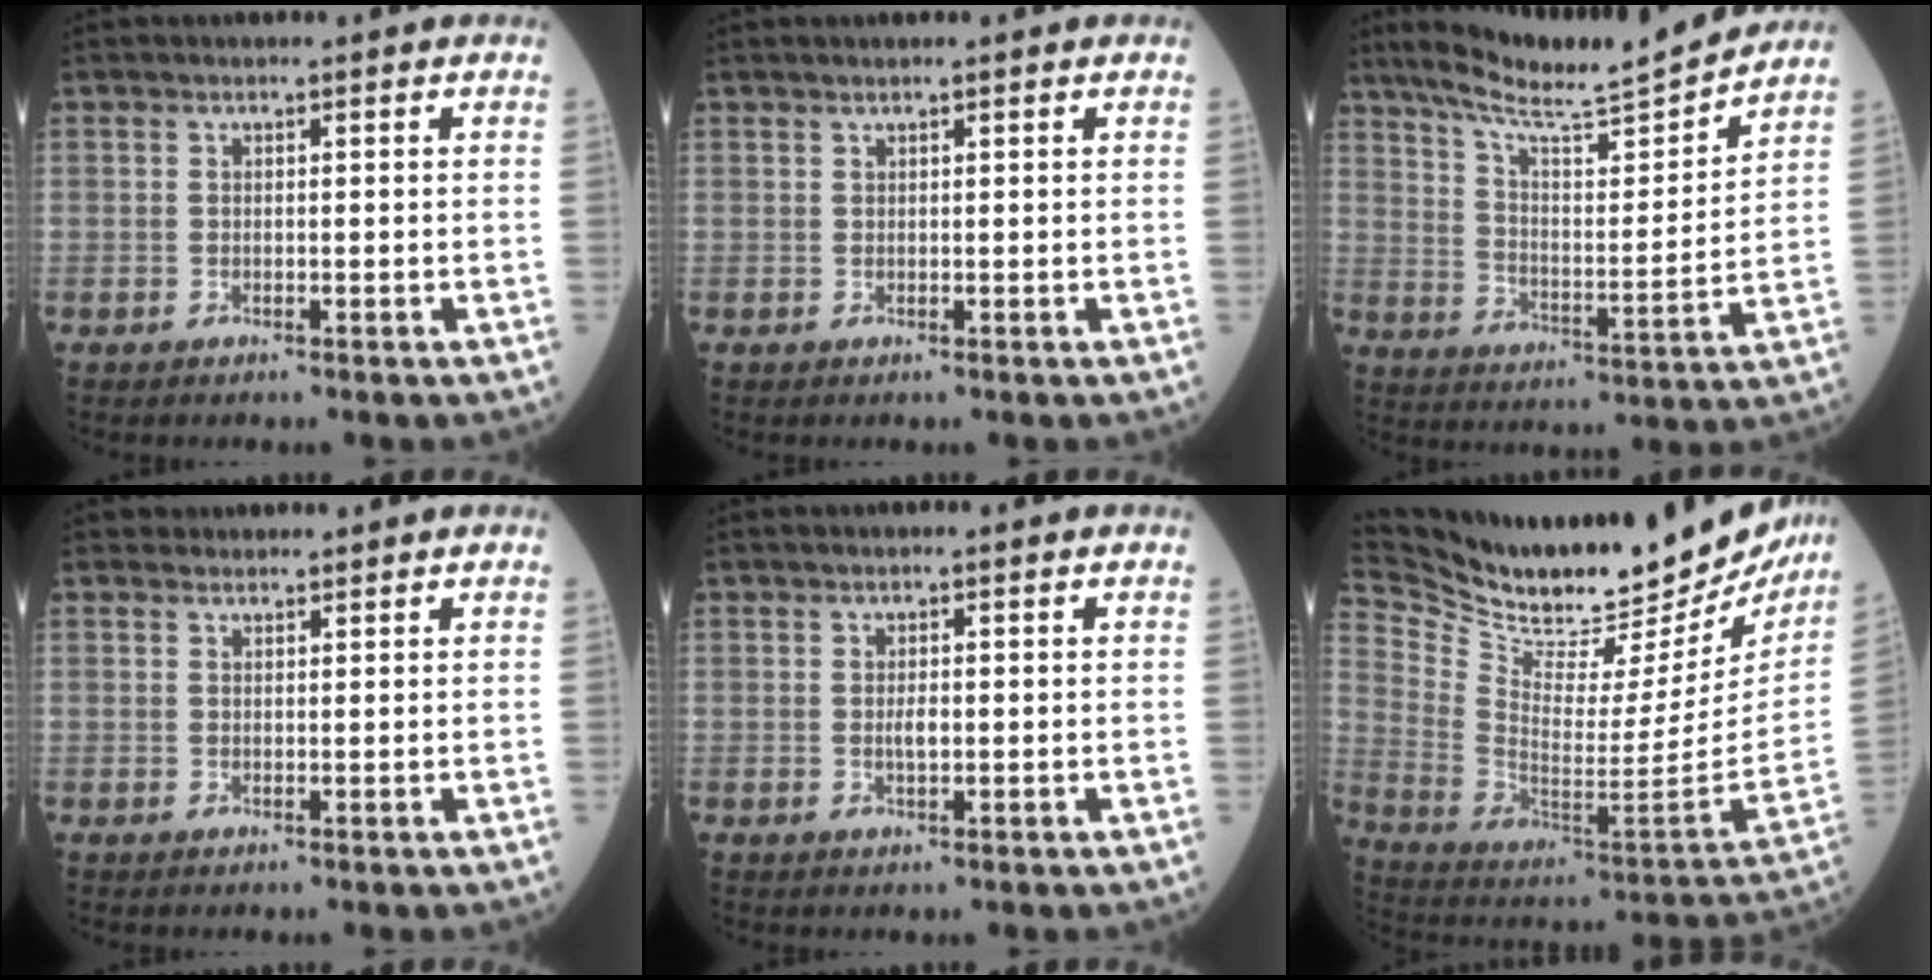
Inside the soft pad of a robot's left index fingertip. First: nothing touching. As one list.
[{"total": 1.3, "force": [1.0, 0.1, 0.8], "torque": [-0.014, 0.013, 0.017]}, {"total": 17.1, "force": [15.4, 0.0, 7.3], "torque": [-0.125, -0.002, 0.242]}, {"total": 1.4, "force": [1.4, 0.4, -0.1], "torque": [-0.005, 0.013, 0.025]}, {"total": 1.5, "force": [0.1, 0.4, 1.4], "torque": [-0.030, -0.001, 0.003]}, {"total": 33.1, "force": [29.5, 7.2, 13.4], "torque": [-0.254, -0.080, 0.419]}]